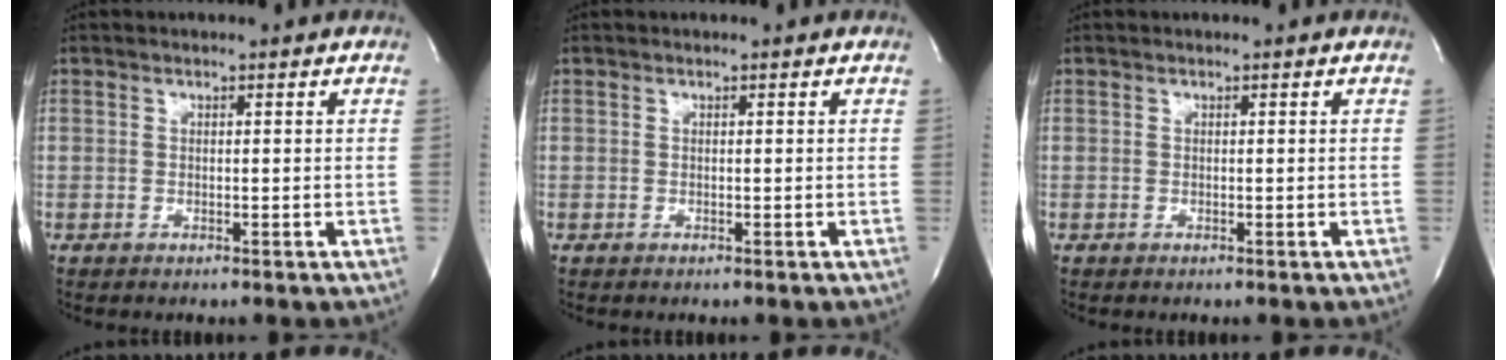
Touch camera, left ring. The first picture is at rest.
{"total": 0.0}
{"total": 0.0}